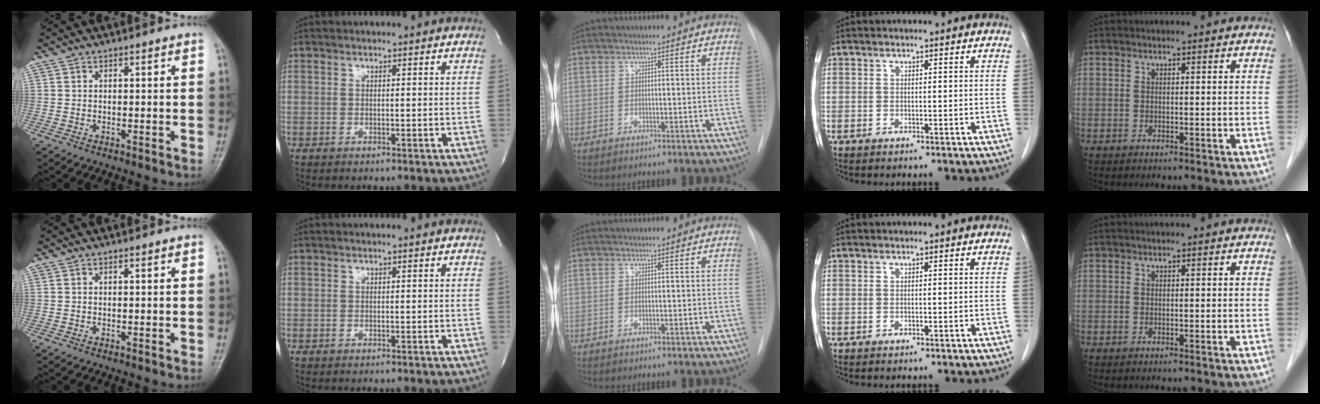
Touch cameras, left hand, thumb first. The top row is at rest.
{}